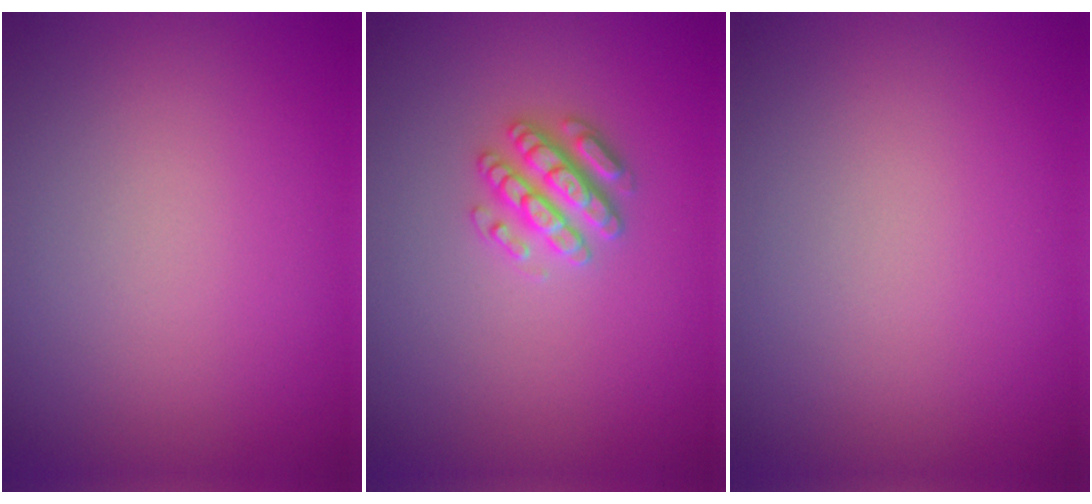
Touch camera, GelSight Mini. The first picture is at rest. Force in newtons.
{"total": 2.8, "press": 2.8, "slide": 0.3}
{"total": 0.0}